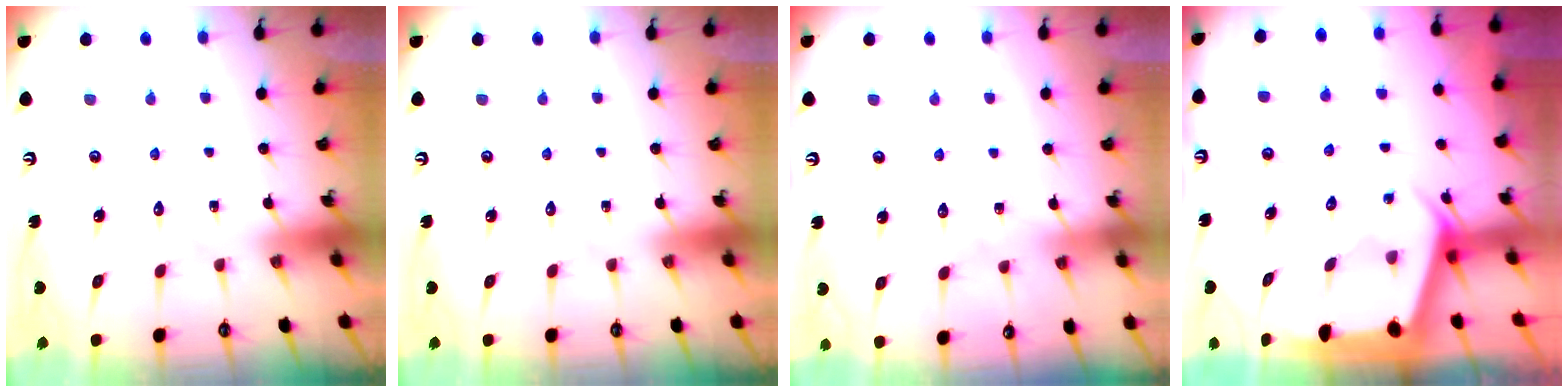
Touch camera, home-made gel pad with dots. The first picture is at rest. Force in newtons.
{"total": 0.0}
{"total": 4.0, "press": 4.0, "slide": 0.5}
{"total": 2.4, "press": 2.3, "slide": 0.4}